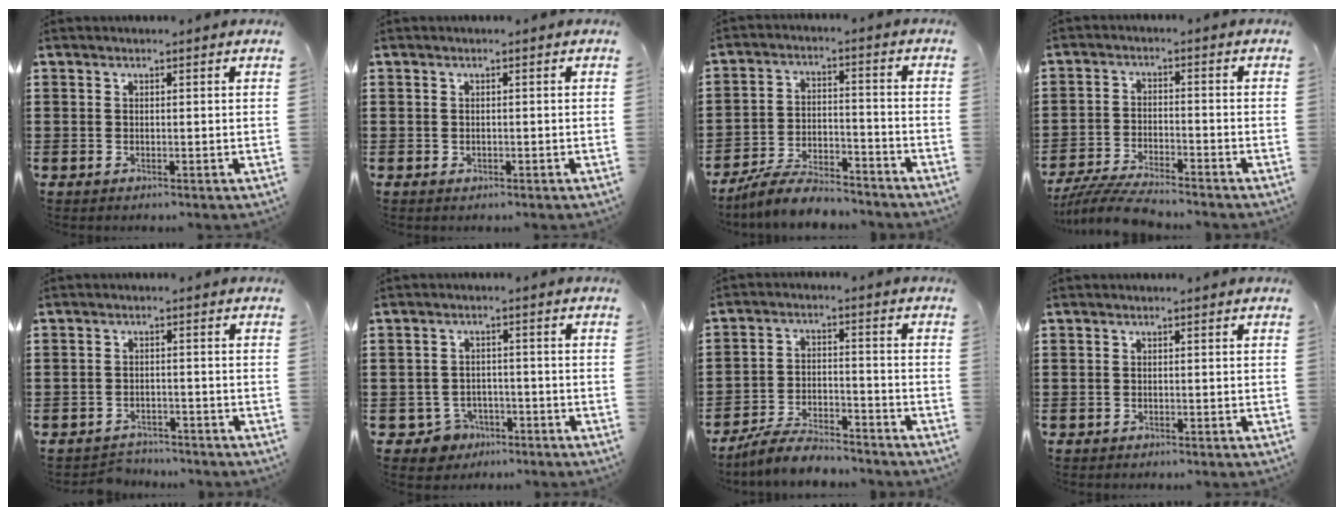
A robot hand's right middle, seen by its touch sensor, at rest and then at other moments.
{"total": 0.6, "force": [-0.3, 0.5, 0.2], "torque": [-0.005, 0.001, -0.006]}
{"total": 7.6, "force": [-7.1, 1.3, 2.4], "torque": [-0.049, 0.011, -0.138]}
{"total": 5.7, "force": [-5.5, 0.3, 1.5], "torque": [-0.043, -0.007, -0.112]}
{"total": 2.7, "force": [-2.6, 0.6, -0.2], "torque": [-0.005, -0.001, -0.058]}
{"total": 4.0, "force": [-3.1, 2.4, 0.8], "torque": [-0.036, 0.002, -0.066]}
{"total": 6.8, "force": [-6.4, 1.0, 2.0], "torque": [-0.040, 0.007, -0.123]}
{"total": 0.7, "force": [-0.7, 0.3, 0.0], "torque": [-0.002, 0.001, -0.015]}